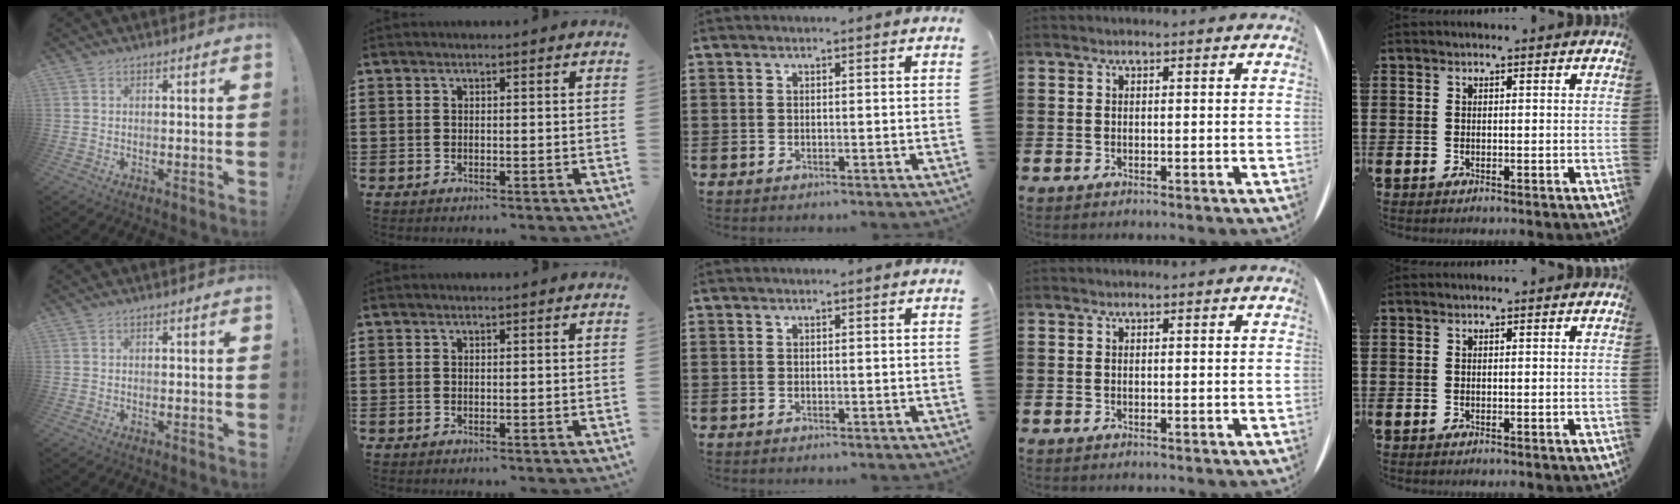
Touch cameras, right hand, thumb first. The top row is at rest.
{}